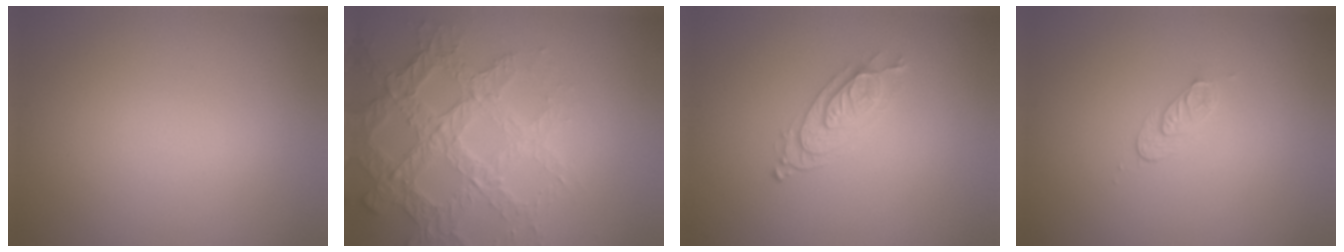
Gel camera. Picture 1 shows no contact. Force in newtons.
{"total": 6.1, "press": 5.0, "slide": 3.3}
{"total": 2.3, "press": 2.0, "slide": 1.1}
{"total": 1.2, "press": 0.6, "slide": 1.0}